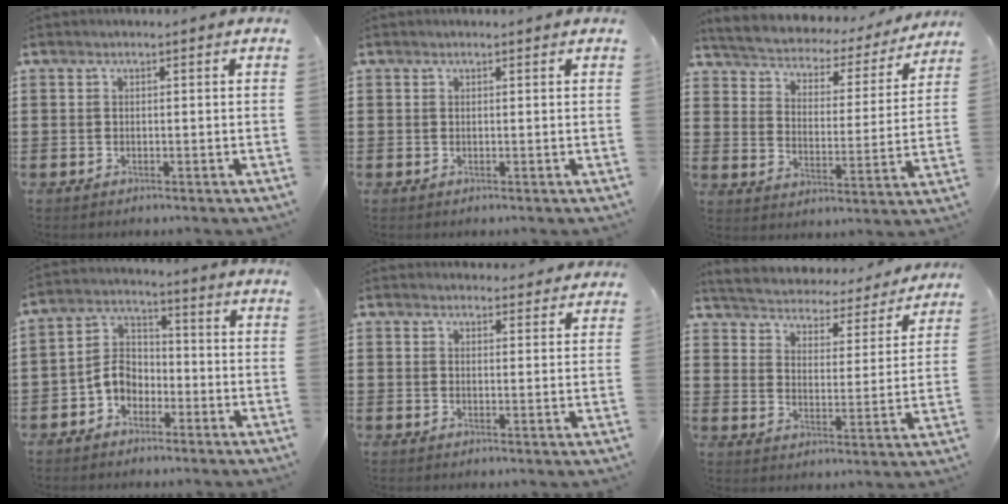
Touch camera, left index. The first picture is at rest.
{"total": 0.0}
{"total": 2.6, "force": [2.5, 0.8, 0.3], "torque": [-0.026, -0.025, 0.031]}
{"total": 5.4, "force": [-3.0, 3.7, 2.5], "torque": [-0.071, 0.009, -0.067]}
{"total": 2.6, "force": [2.6, 0.4, 0.0], "torque": [-0.001, -0.010, 0.047]}
{"total": 3.2, "force": [3.2, 0.3, -0.2], "torque": [-0.021, -0.033, 0.045]}